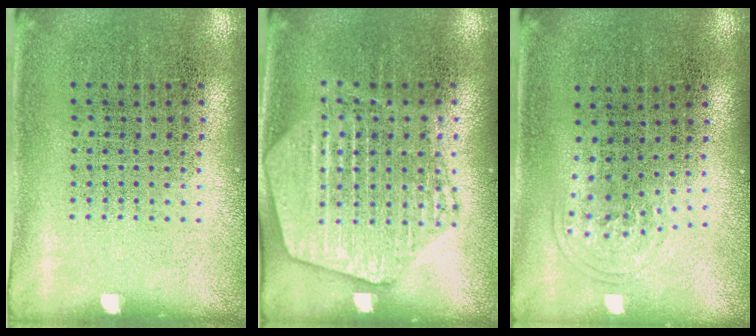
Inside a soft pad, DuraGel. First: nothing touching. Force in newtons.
{"total": 1.8, "press": 1.8, "slide": 0.2}
{"total": 1.0, "press": 0.7, "slide": 0.7}